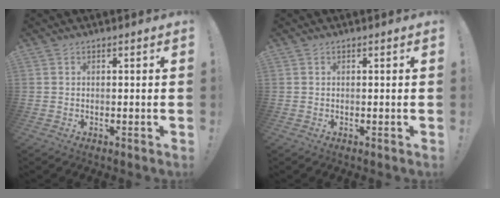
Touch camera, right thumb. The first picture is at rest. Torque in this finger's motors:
{"motor_torque": [-0.01, 0.09, -0.07, 0.01, 0.00]}